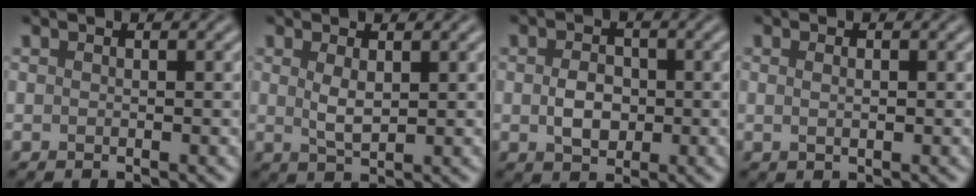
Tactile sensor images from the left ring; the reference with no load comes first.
{"total": 1.8, "force": [0.6, 0.7, 1.6], "torque": [-0.036, -0.002, 0.016]}
{"total": 3.0, "force": [-0.2, 2.2, 2.1], "torque": [-0.041, 0.000, -0.008]}
{"total": 1.2, "force": [0.3, 0.6, 1.0], "torque": [-0.015, 0.001, 0.000]}